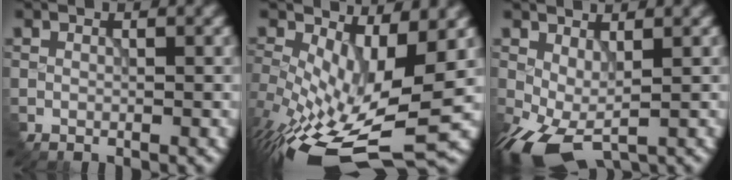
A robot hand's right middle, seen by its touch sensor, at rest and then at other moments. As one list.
[{"total": 11.0, "force": [-2.2, 4.7, 9.7], "torque": [-0.192, -0.035, -0.026]}, {"total": 5.4, "force": [-1.5, 2.7, 4.4], "torque": [-0.109, -0.005, -0.027]}]